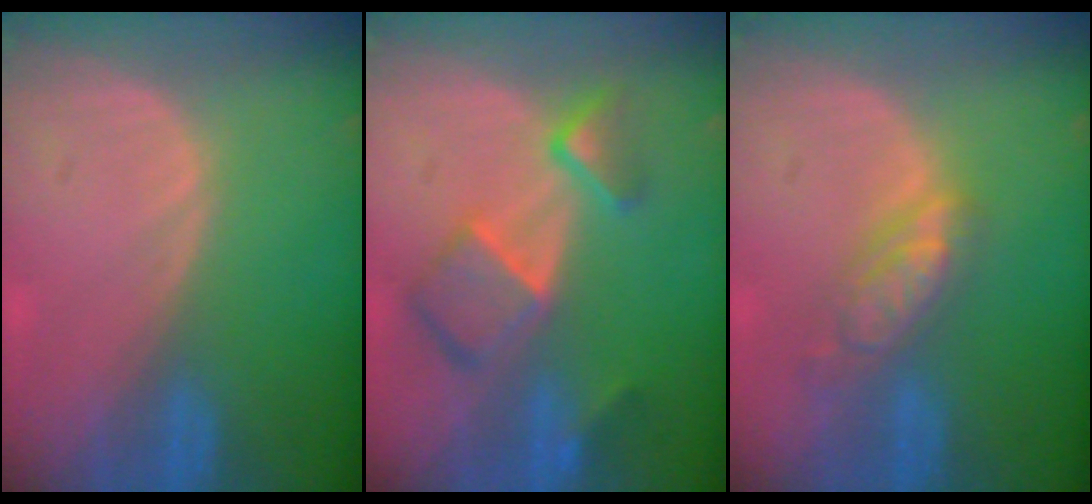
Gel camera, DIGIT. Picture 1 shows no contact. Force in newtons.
{"total": 7.9, "press": 6.8, "slide": 3.9}
{"total": 5.6, "press": 5.1, "slide": 2.4}